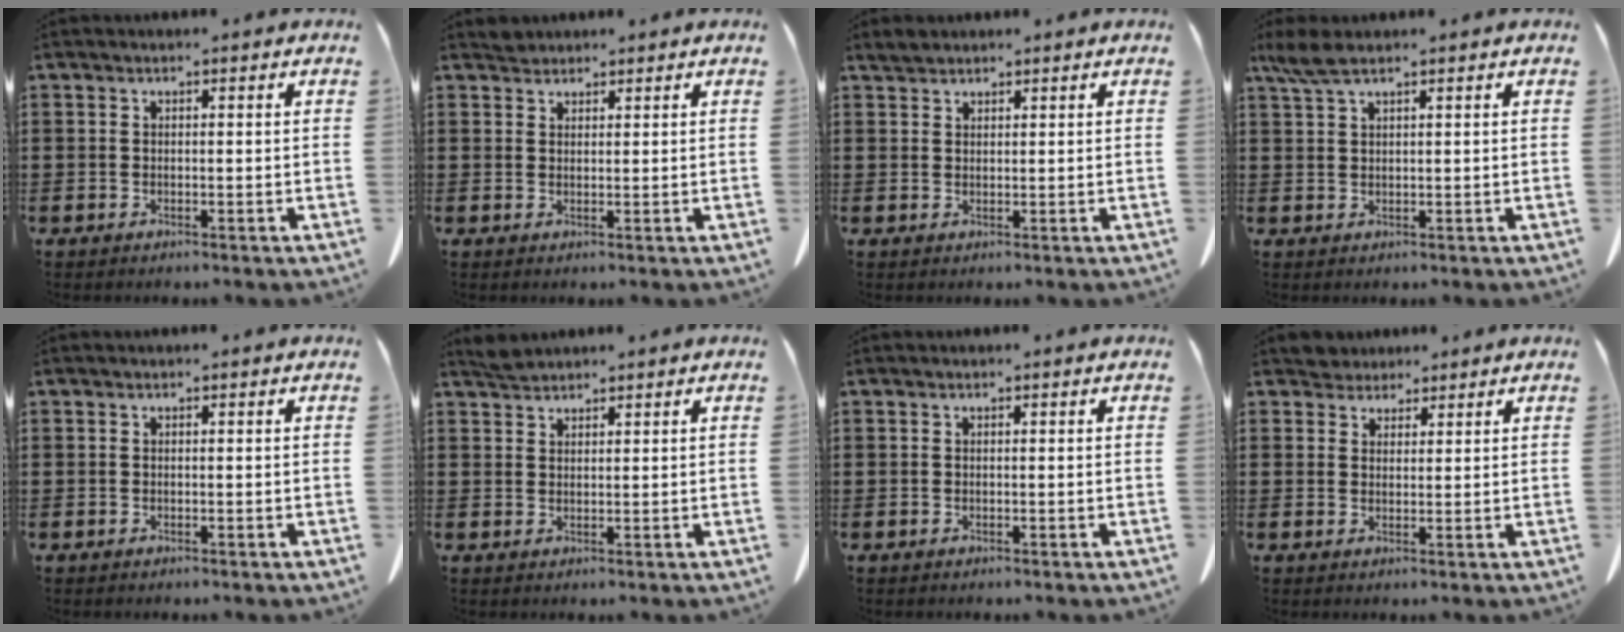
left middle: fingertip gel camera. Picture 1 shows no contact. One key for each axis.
{"total": 1.4, "fx": 1.4, "fy": 0.4, "fz": 0.0, "tx": -0.004, "ty": -0.001, "tz": 0.029}
{"total": 1.6, "fx": 1.6, "fy": 0.3, "fz": 0.2, "tx": -0.009, "ty": 0.001, "tz": 0.033}
{"total": 3.5, "fx": 2.3, "fy": 0.6, "fz": 2.6, "tx": -0.063, "ty": -0.003, "tz": 0.042}
{"total": 0.0}
{"total": 1.9, "fx": 1.8, "fy": 0.3, "fz": 0.4, "tx": -0.014, "ty": 0.001, "tz": 0.037}
{"total": 0.0}
{"total": 2.9, "fx": 2.7, "fy": 0.9, "fz": -0.3, "tx": 0.004, "ty": -0.006, "tz": 0.053}